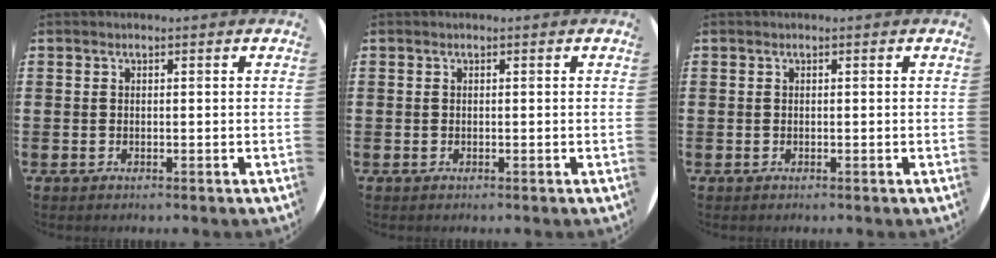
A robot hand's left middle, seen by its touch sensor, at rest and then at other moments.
{"total": 0.0}
{"total": 0.0}